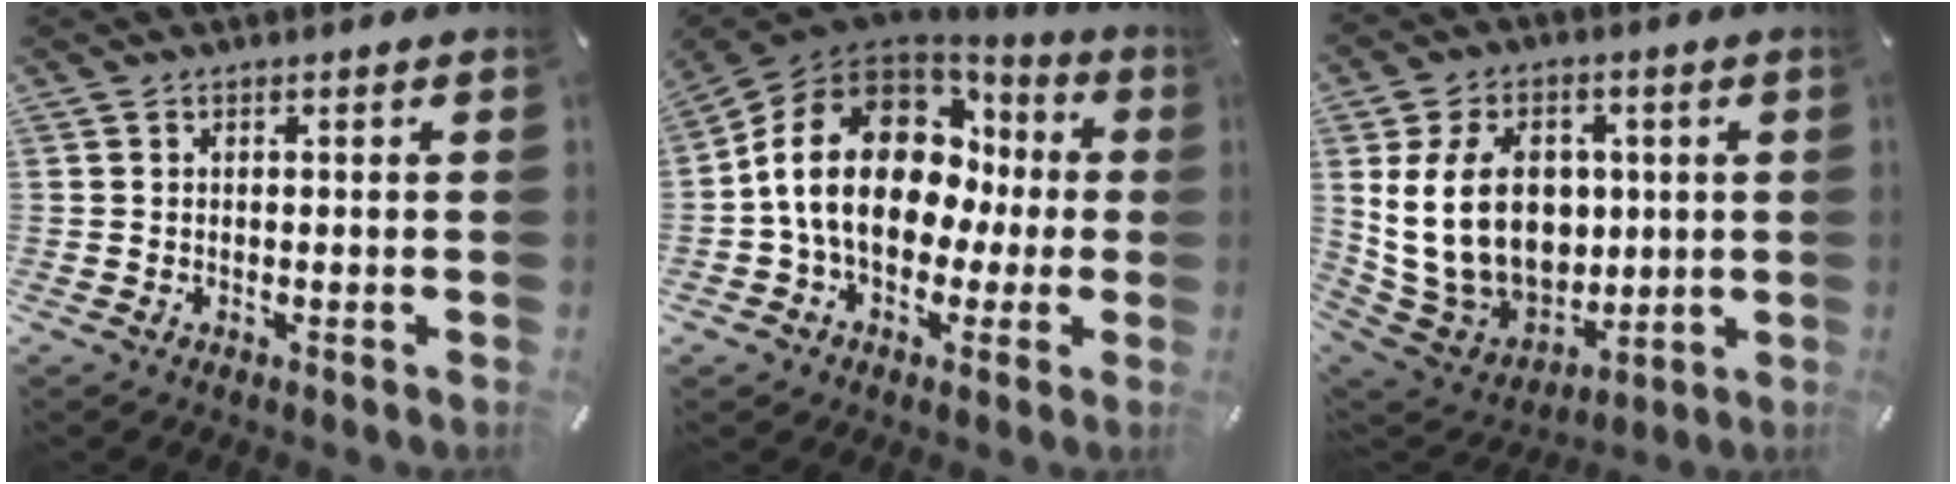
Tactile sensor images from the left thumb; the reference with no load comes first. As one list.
[{"total": 18.5, "force": [1.3, 13.8, 12.1], "torque": [-0.242, 0.000, 0.026]}, {"total": 20.1, "force": [2.5, 15.5, 12.6], "torque": [-0.258, -0.014, 0.052]}]